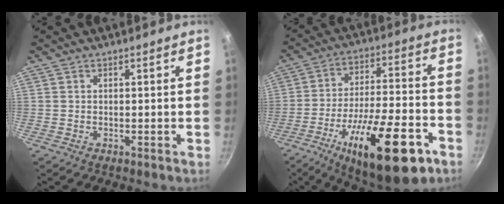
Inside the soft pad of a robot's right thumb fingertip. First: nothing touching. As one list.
[{"total": 24.6, "force": [-12.0, 8.2, 19.9], "torque": [-0.285, 0.042, -0.180]}]